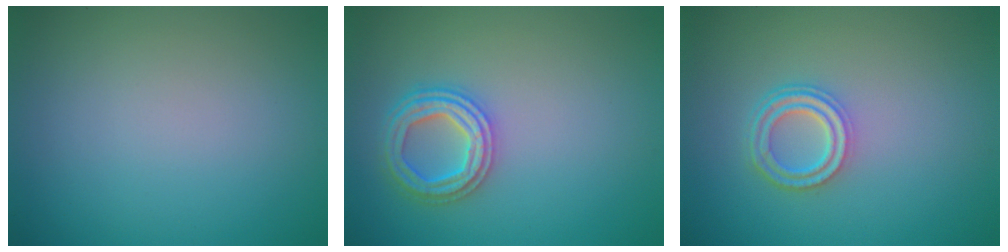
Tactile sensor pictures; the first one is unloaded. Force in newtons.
{"total": 3.5, "press": 3.4, "slide": 1.1}
{"total": 3.4, "press": 2.6, "slide": 2.1}